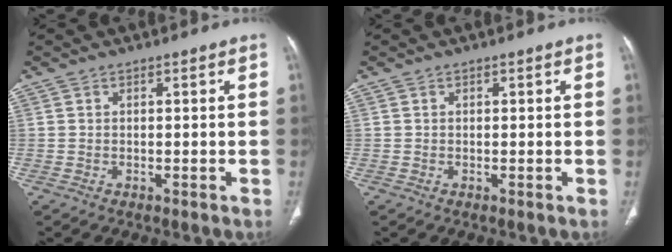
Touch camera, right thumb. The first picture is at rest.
{"total": 0.0}